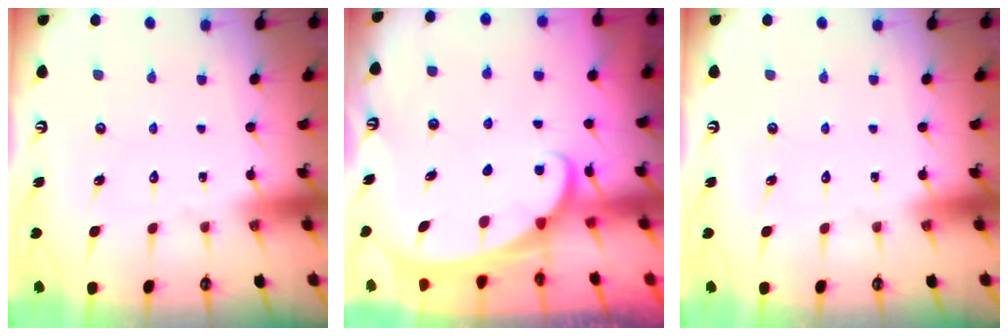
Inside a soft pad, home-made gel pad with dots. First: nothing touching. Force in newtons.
{"total": 1.8, "press": 1.8, "slide": 0.2}
{"total": 0.0}